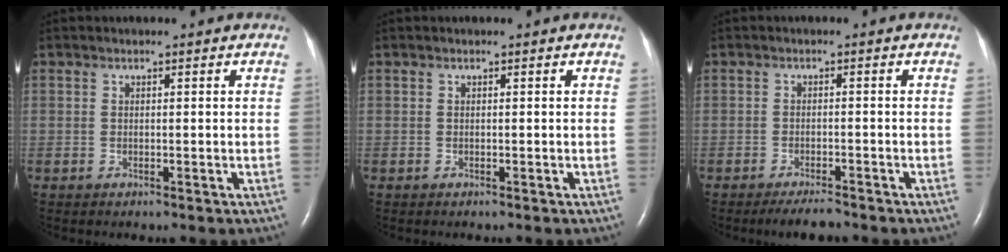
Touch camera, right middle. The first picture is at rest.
{"total": 0.0}
{"total": 3.2, "force": [-2.8, 0.3, 1.5], "torque": [-0.034, -0.010, -0.044]}